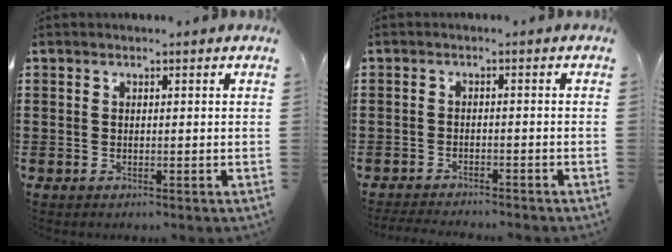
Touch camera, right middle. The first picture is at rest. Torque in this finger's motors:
{"motor_torque": [0.10, 0.03, 0.04, 0.05]}